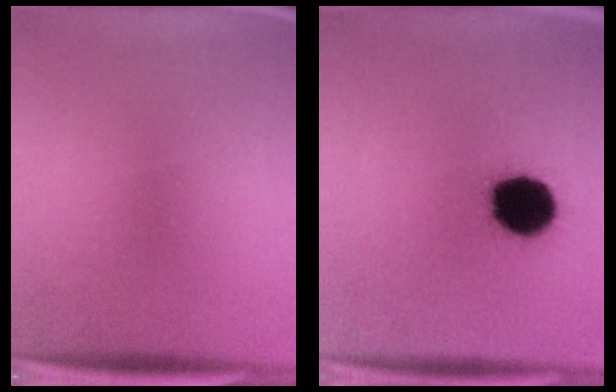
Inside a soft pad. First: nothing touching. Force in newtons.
{"total": 17.3}